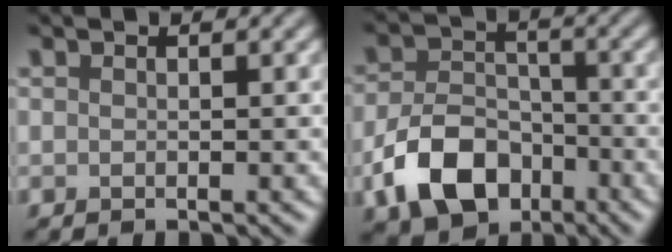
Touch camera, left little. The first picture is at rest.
{"total": 7.2, "force": [-3.4, 4.8, 4.2], "torque": [-0.080, -0.007, -0.066]}